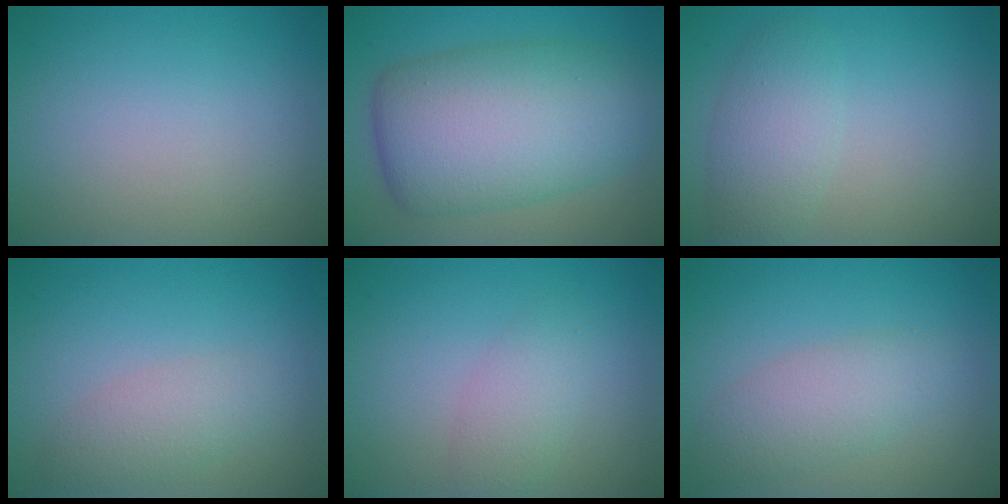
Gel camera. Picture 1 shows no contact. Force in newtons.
{"total": 11.2, "press": 11.2, "slide": 0.1}
{"total": 3.4, "press": 3.4, "slide": 0.2}
{"total": 2.5, "press": 2.5, "slide": 0.1}
{"total": 2.3, "press": 2.3, "slide": 0.1}
{"total": 3.3, "press": 3.3, "slide": 0.2}